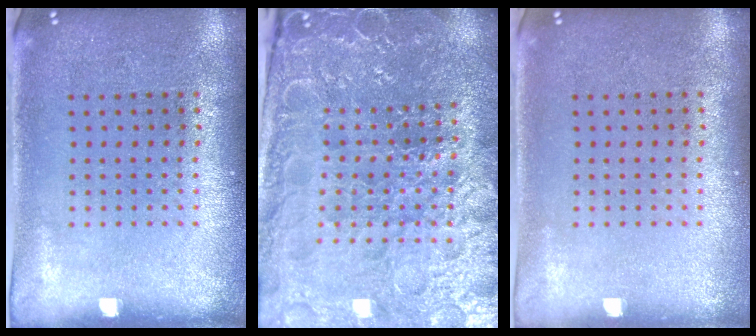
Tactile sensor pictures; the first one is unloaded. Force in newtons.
{"total": 4.7, "press": 4.5, "slide": 1.2}
{"total": 0.0}